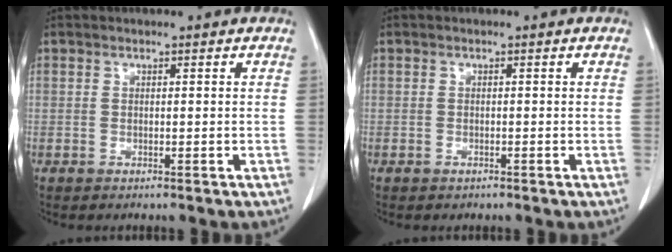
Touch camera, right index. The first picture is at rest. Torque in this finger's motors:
{"motor_torque": [0.19, -0.12, 0.06, 0.01]}